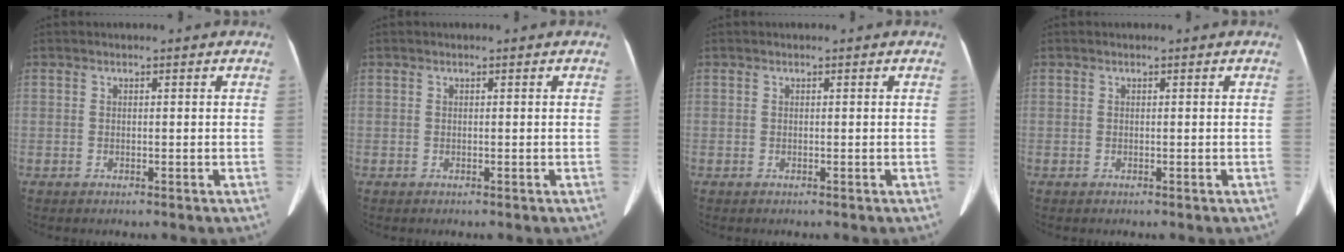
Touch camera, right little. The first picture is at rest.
{"total": 0.0}
{"total": 0.0}
{"total": 0.0}